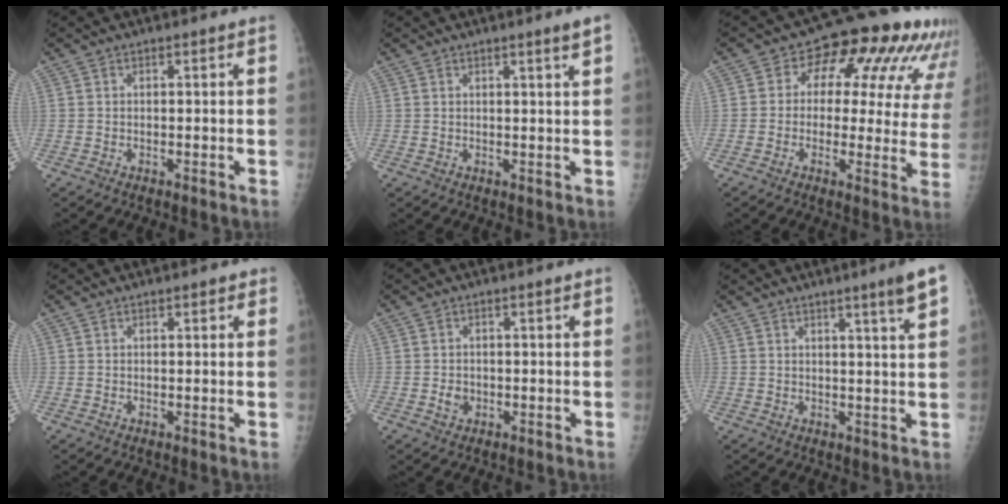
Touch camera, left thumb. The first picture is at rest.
{"total": 2.3, "force": [1.5, -0.5, 1.7], "torque": [-0.026, -0.013, 0.023]}
{"total": 17.2, "force": [7.6, 9.8, 12.0], "torque": [-0.109, 0.006, 0.080]}
{"total": 1.2, "force": [0.7, 0.6, 0.7], "torque": [-0.001, -0.001, 0.006]}
{"total": 1.9, "force": [-0.4, 1.6, 1.0], "torque": [-0.011, 0.005, -0.004]}
{"total": 5.8, "force": [3.3, -0.5, 4.7], "torque": [-0.066, -0.020, 0.046]}